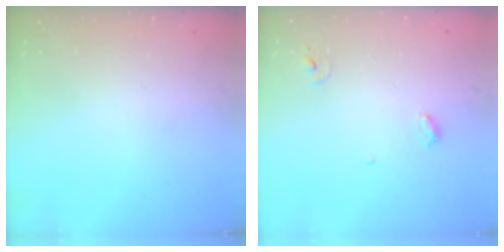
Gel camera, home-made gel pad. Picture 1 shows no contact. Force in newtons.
{"total": 3.8, "press": 3.8, "slide": 0.3}